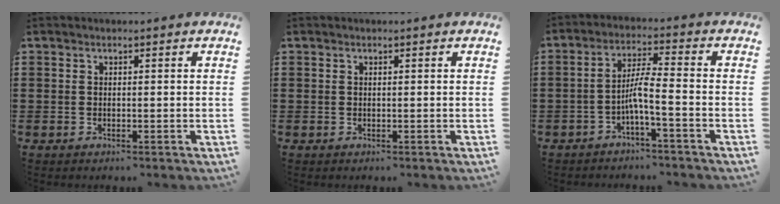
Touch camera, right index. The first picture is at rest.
{"total": 0.0}
{"total": 4.6, "force": [-2.3, 0.0, 4.0], "torque": [-0.081, -0.001, -0.049]}